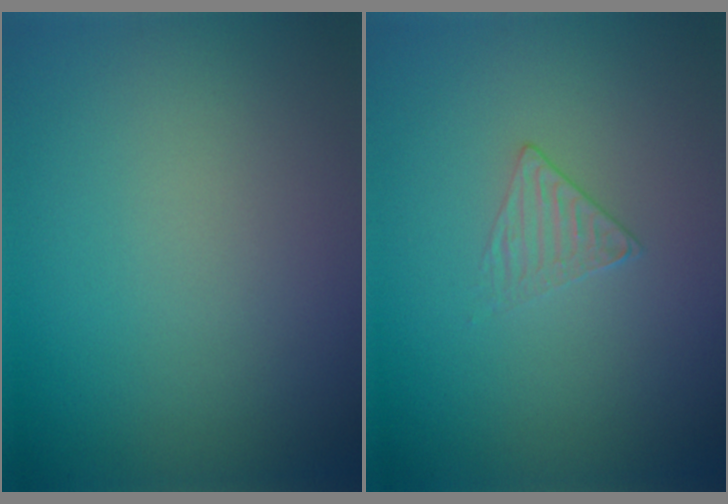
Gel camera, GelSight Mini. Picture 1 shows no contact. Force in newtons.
{"total": 1.1, "press": 0.5, "slide": 1.0}